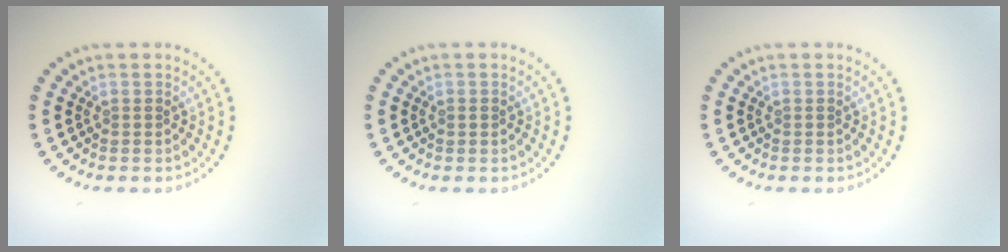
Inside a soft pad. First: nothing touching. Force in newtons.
{"total": 0.6, "press": 0.6, "slide": 0.1}
{"total": 0.0}